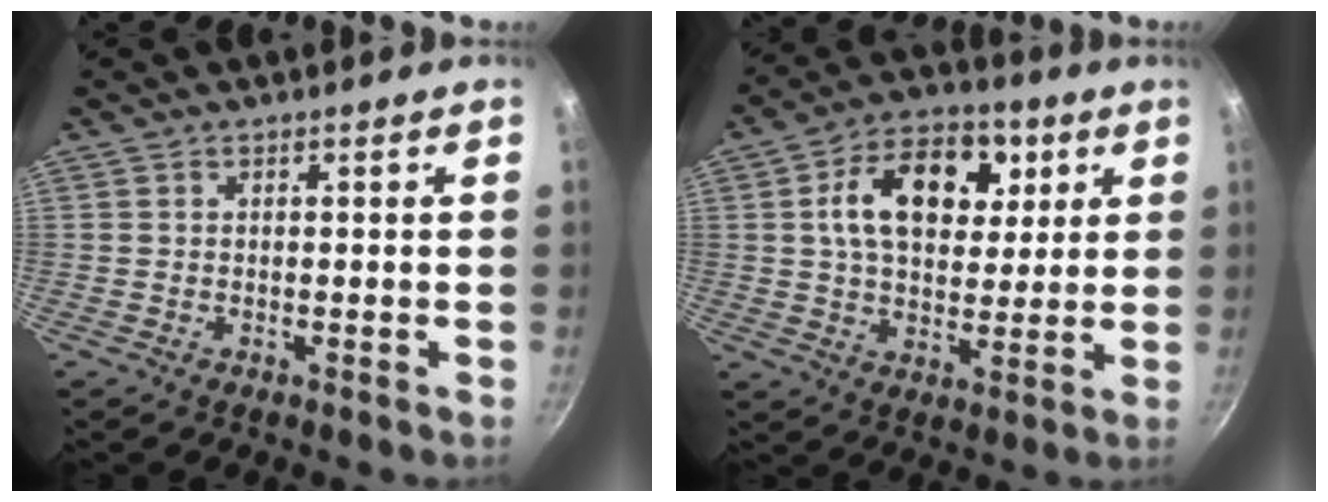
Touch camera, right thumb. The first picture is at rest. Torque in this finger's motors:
{"motor_torque": [-0.07, 0.02, 1.36, 0.11, 0.41]}